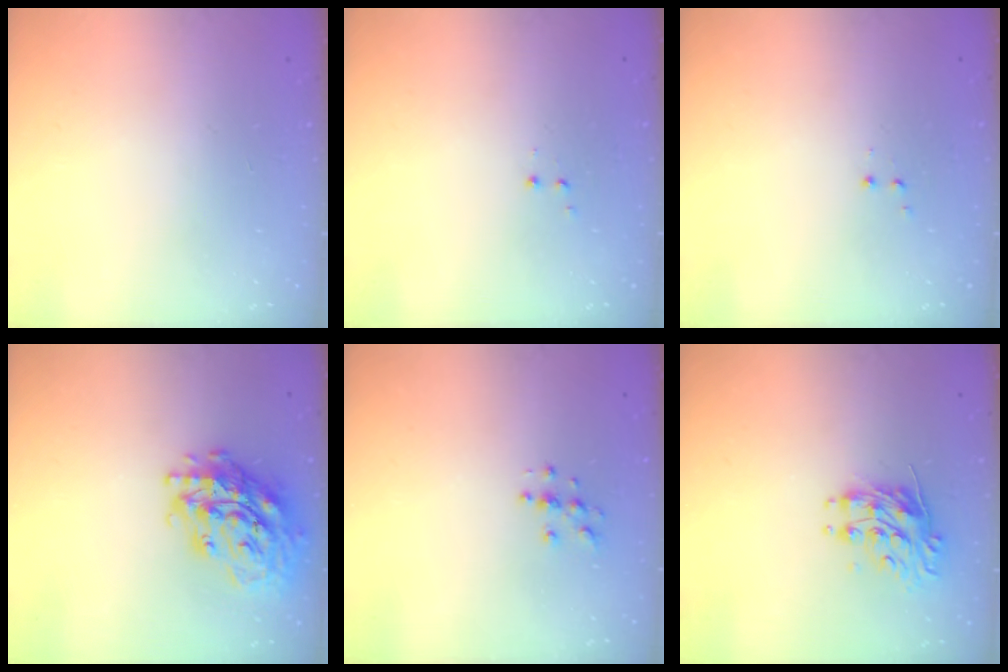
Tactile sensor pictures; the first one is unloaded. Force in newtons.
{"total": 1.2, "press": 1.1, "slide": 0.5}
{"total": 1.2, "press": 1.1, "slide": 0.5}
{"total": 21.0, "press": 20.9, "slide": 2.7}
{"total": 4.6, "press": 4.6, "slide": 0.4}
{"total": 10.4, "press": 10.4, "slide": 0.5}